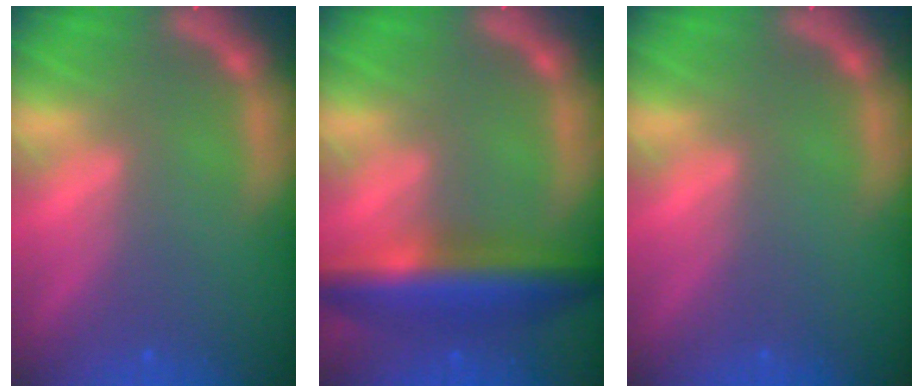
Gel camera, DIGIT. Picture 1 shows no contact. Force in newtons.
{"total": 7.5}
{"total": 0.0}